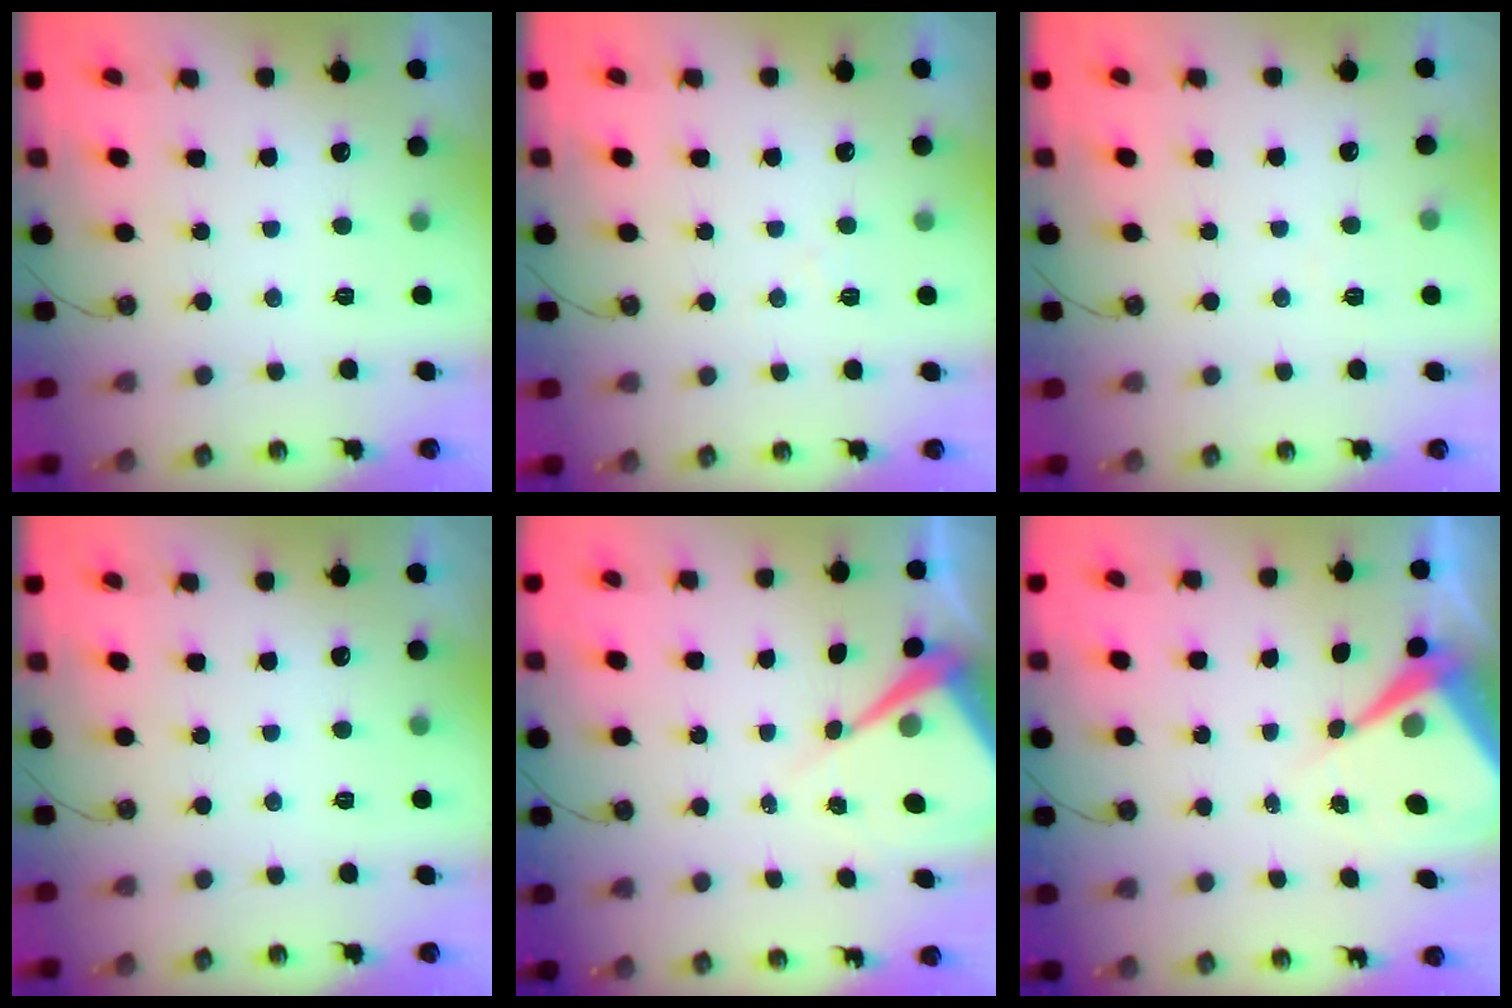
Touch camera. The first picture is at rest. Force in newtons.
{"total": 6.5, "press": 6.5, "slide": 0.9}
{"total": 4.1, "press": 4.0, "slide": 0.7}
{"total": 0.0}
{"total": 7.2, "press": 7.2, "slide": 0.6}
{"total": 8.5, "press": 8.5, "slide": 0.9}